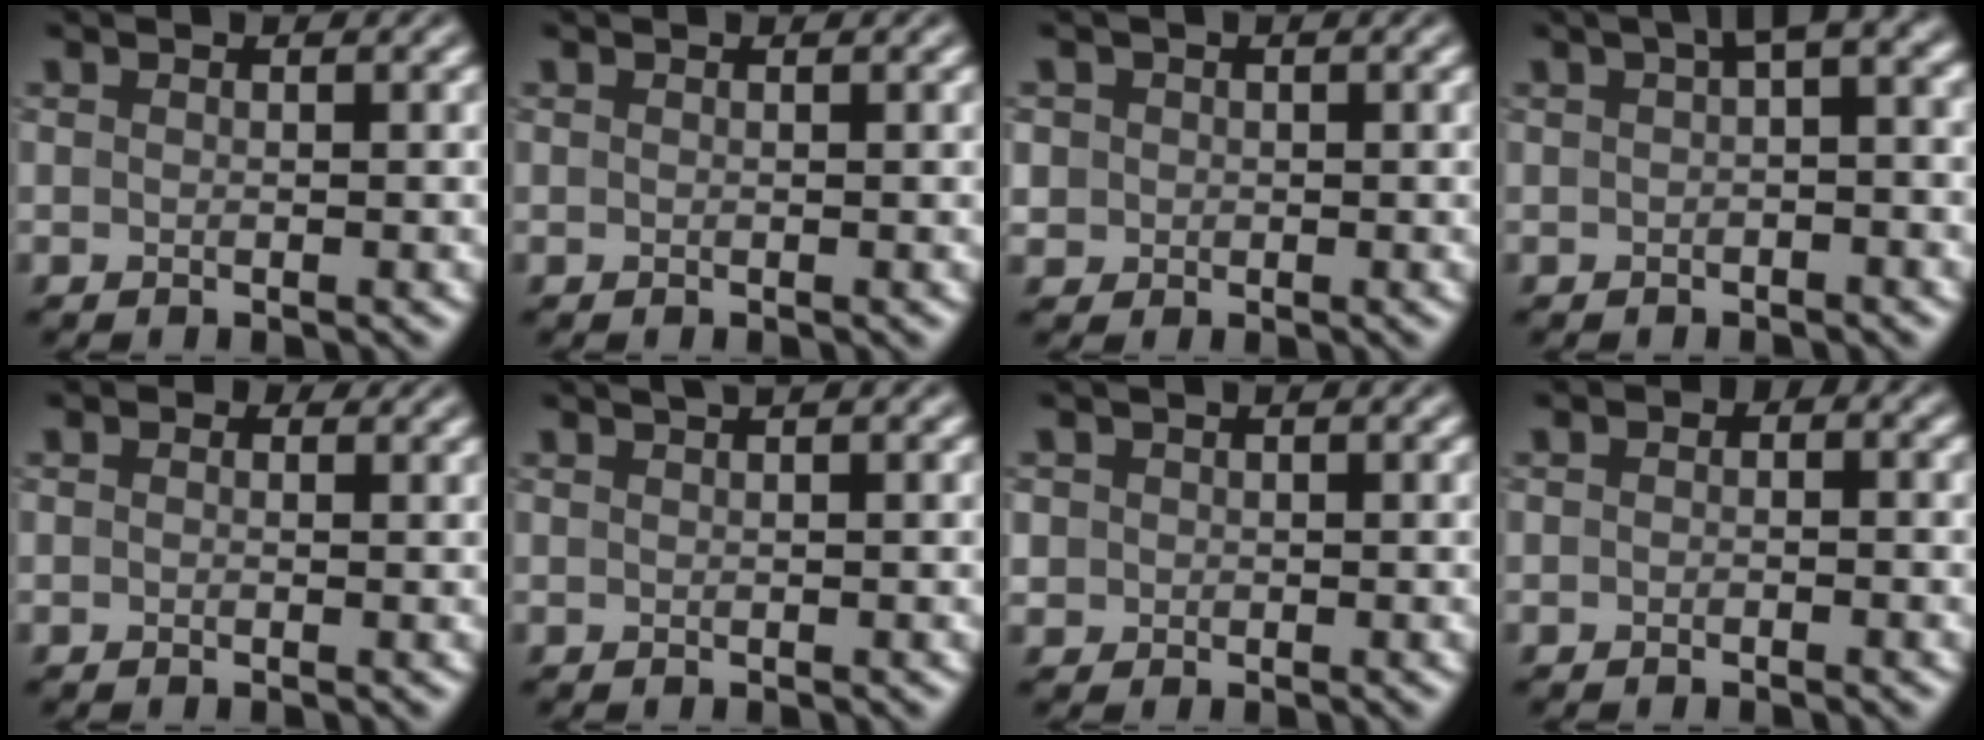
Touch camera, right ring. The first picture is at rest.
{"total": 0.0}
{"total": 1.5, "force": [0.2, 1.5, 0.2], "torque": [0.002, 0.001, 0.008]}
{"total": 3.1, "force": [0.6, 1.0, 2.8], "torque": [-0.029, 0.015, 0.003]}
{"total": 0.7, "force": [0.2, 0.6, 0.3], "torque": [-0.005, -0.005, -0.004]}
{"total": 1.3, "force": [0.8, 0.4, 0.9], "torque": [-0.009, 0.001, 0.007]}
{"total": 1.2, "force": [0.1, 1.1, 0.1], "torque": [0.008, -0.003, 0.004]}
{"total": 1.0, "force": [-0.3, 0.8, 0.5], "torque": [-0.010, -0.004, -0.008]}